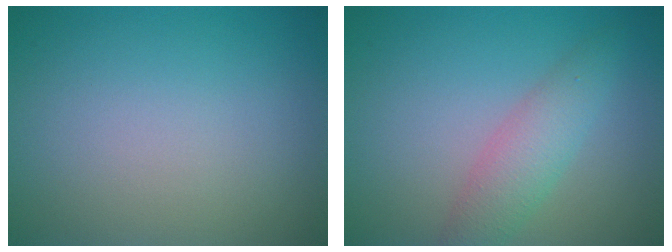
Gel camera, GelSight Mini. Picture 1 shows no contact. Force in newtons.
{"total": 3.3, "press": 3.3, "slide": 0.1}